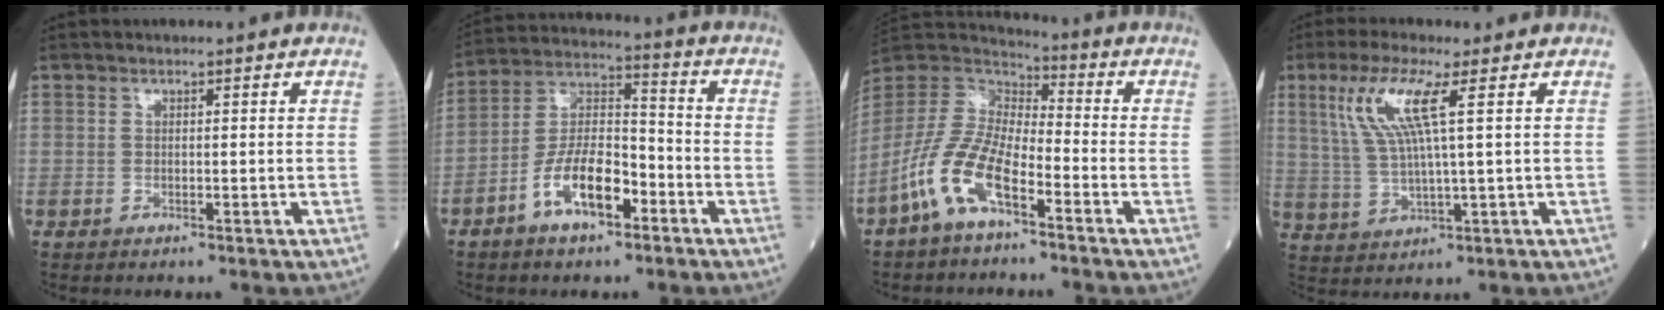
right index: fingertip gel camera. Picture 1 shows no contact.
{"total": 11.0, "force": [-5.5, 4.2, 8.5], "torque": [-0.173, 0.013, -0.102]}
{"total": 11.3, "force": [-6.2, 3.7, 8.7], "torque": [-0.199, 0.002, -0.126]}
{"total": 8.4, "force": [3.2, 0.2, 7.8], "torque": [-0.175, 0.008, 0.065]}